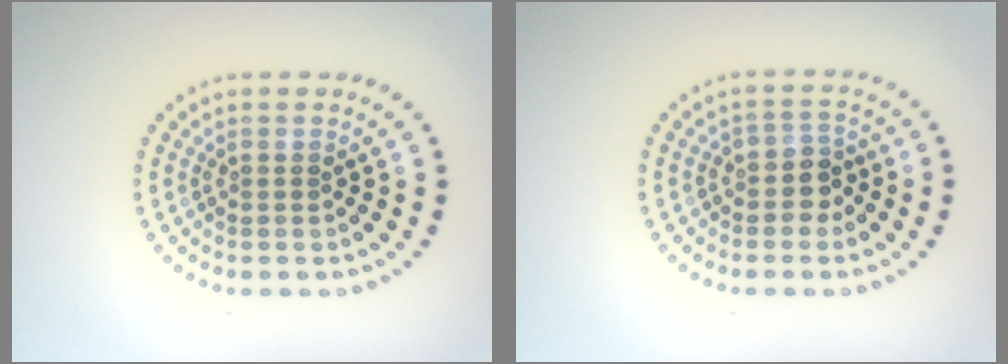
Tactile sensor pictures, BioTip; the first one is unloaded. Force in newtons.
{"total": 2.0, "press": 1.7, "slide": 1.1}